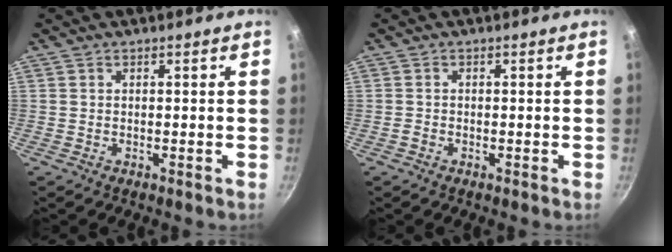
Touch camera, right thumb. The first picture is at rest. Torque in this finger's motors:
{"motor_torque": [0.63, -0.01, -0.03, -0.34, 0.00]}